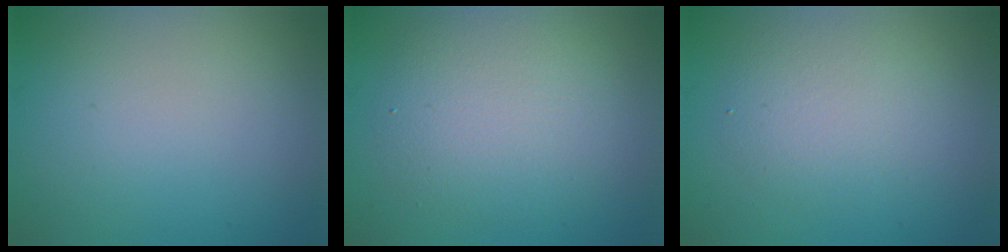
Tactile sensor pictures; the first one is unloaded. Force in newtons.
{"total": 4.8, "press": 4.8, "slide": 0.1}
{"total": 2.9, "press": 2.9, "slide": 0.2}